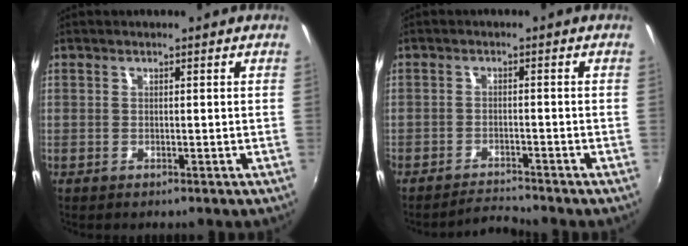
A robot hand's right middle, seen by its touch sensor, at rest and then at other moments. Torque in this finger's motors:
{"motor_torque": [0.36, -0.36, 0.17, 0.10]}